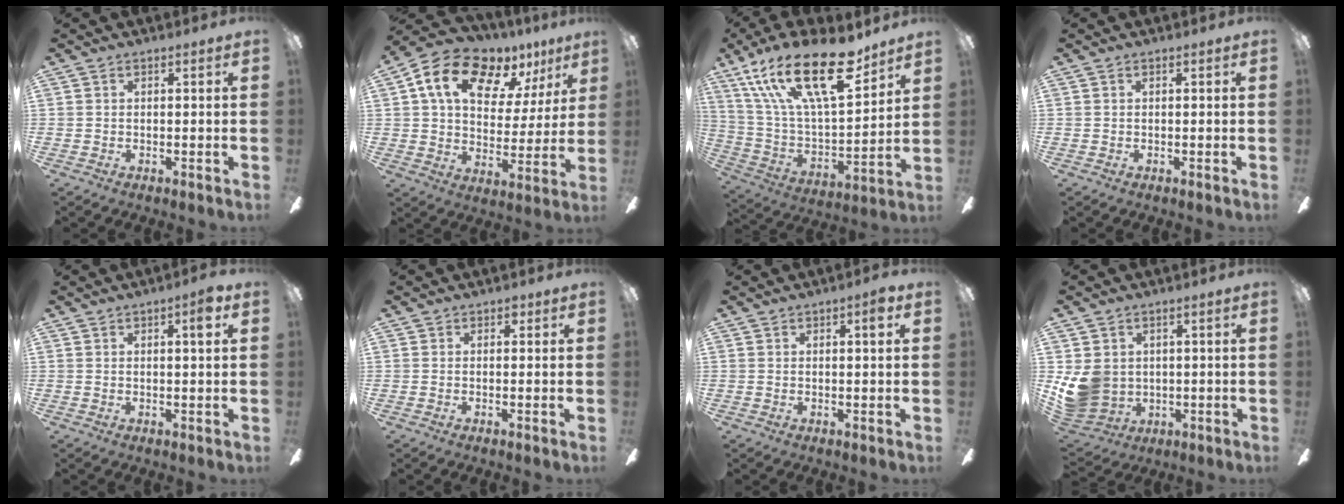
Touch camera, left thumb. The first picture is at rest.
{"total": 15.9, "force": [10.2, 8.7, 8.6], "torque": [-0.155, -0.053, 0.180]}
{"total": 26.1, "force": [16.0, 9.9, 18.1], "torque": [-0.335, -0.092, 0.273]}
{"total": 0.0}
{"total": 3.4, "force": [1.8, 0.6, 2.8], "torque": [-0.035, -0.006, 0.022]}
{"total": 1.3, "force": [0.7, 1.0, 0.4], "torque": [0.000, 0.001, 0.010]}
{"total": 2.9, "force": [1.6, 0.5, 2.4], "torque": [-0.036, -0.003, 0.021]}
{"total": 9.4, "force": [0.6, 8.5, 4.0], "torque": [-0.102, -0.005, 0.017]}